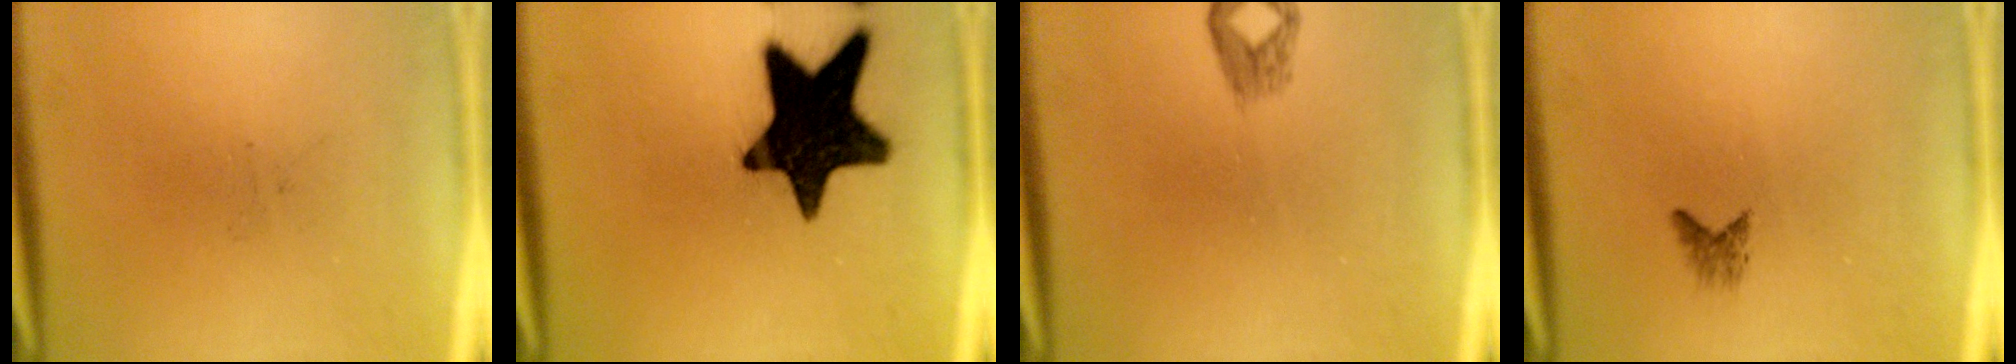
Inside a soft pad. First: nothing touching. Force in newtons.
{"total": 18.2}
{"total": 1.4}
{"total": 1.1}